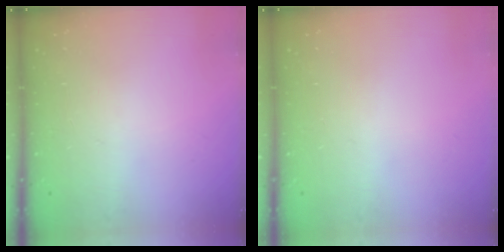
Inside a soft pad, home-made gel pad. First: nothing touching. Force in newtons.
{"total": 0.0}